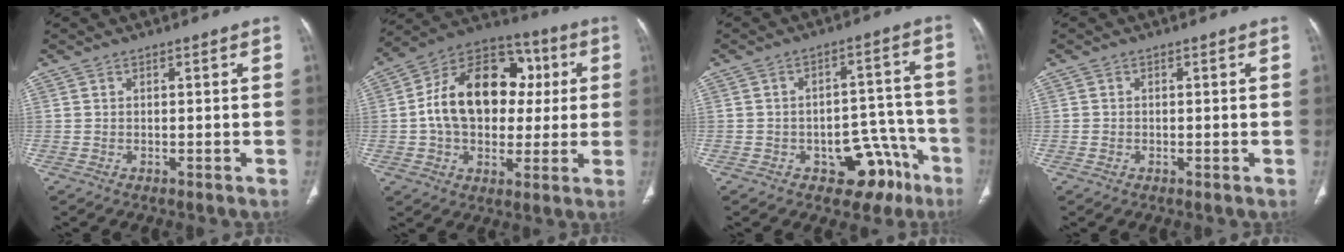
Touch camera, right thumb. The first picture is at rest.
{"total": 20.6, "force": [2.1, 14.7, 14.3], "torque": [-0.199, 0.027, 0.030]}
{"total": 11.8, "force": [-6.4, 7.5, 6.5], "torque": [-0.029, 0.062, -0.078]}
{"total": 0.6, "force": [-0.2, 0.5, 0.2], "torque": [0.000, 0.002, -0.005]}